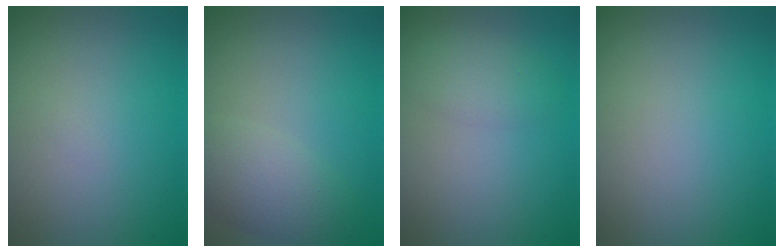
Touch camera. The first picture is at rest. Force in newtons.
{"total": 3.6, "press": 3.6, "slide": 0.2}
{"total": 2.2, "press": 2.2, "slide": 0.1}
{"total": 0.0}